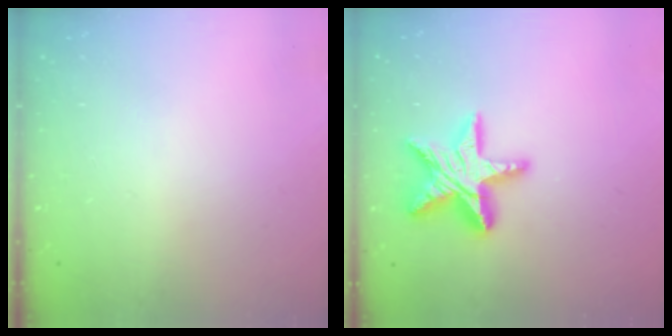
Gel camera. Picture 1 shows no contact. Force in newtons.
{"total": 18.8, "press": 18.7, "slide": 1.9}